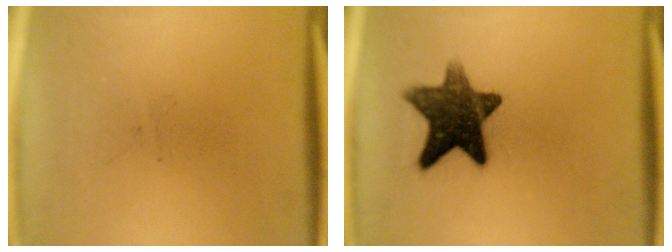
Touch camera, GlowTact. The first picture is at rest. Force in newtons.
{"total": 11.9}